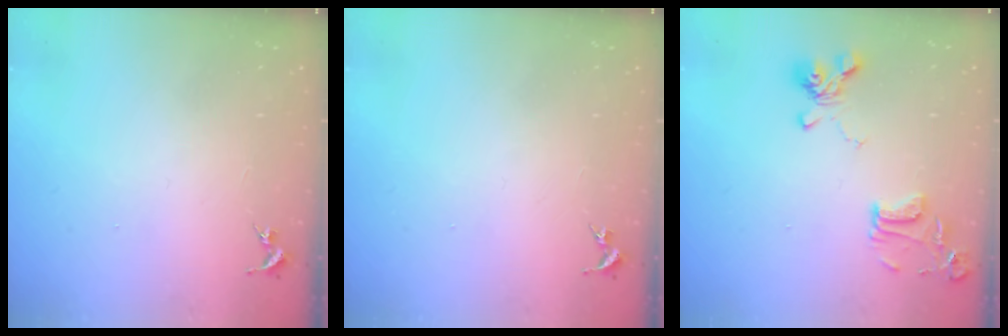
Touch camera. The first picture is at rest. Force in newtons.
{"total": 0.0}
{"total": 14.6, "press": 14.5, "slide": 1.6}